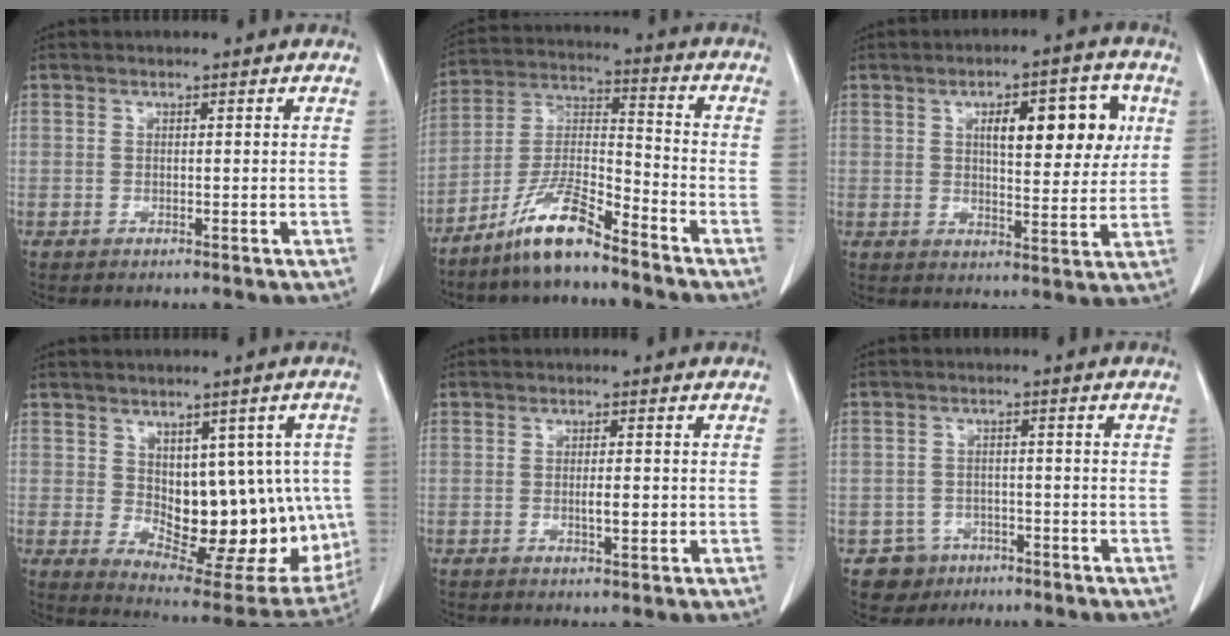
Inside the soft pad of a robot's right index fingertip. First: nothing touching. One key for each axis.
{"total": 10.4, "fx": -7.9, "fy": 1.1, "fz": 6.6, "tx": -0.139, "ty": -0.005, "tz": -0.154}
{"total": 10.8, "fx": 3.2, "fy": 3.5, "fz": 9.7, "tx": -0.134, "ty": 0.016, "tz": 0.047}
{"total": 16.8, "fx": -0.1, "fy": 8.3, "fz": 14.6, "tx": -0.173, "ty": 0.002, "tz": 0.027}
{"total": 2.4, "fx": -0.3, "fy": 0.5, "fz": 2.3, "tx": -0.041, "ty": -0.003, "tz": -0.004}
{"total": 4.4, "fx": -2.3, "fy": 3.7, "fz": -0.2, "tx": 0.006, "ty": 0.013, "tz": -0.032}